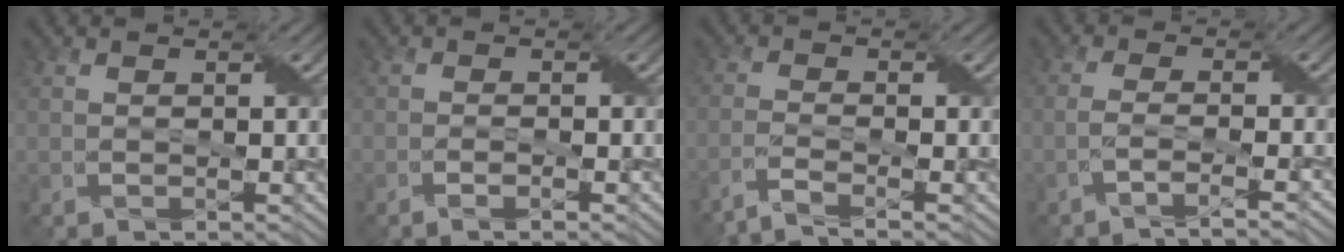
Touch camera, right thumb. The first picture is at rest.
{"total": 1.9, "force": [-1.3, 0.1, 1.3], "torque": [-0.025, 0.008, -0.030]}
{"total": 3.7, "force": [-2.9, 0.5, 2.2], "torque": [-0.034, 0.003, -0.069]}
{"total": 4.3, "force": [-2.8, 0.6, 3.2], "torque": [-0.046, 0.008, -0.064]}